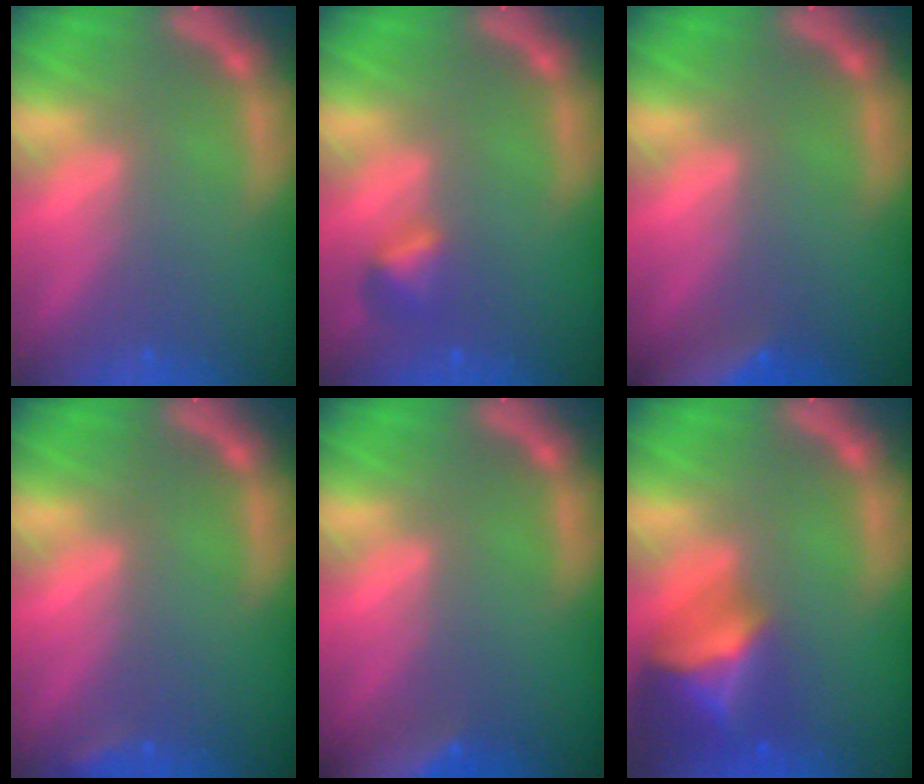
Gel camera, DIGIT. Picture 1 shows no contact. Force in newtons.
{"total": 1.9}
{"total": 9.4}
{"total": 1.4}
{"total": 10.0}
{"total": 7.5}